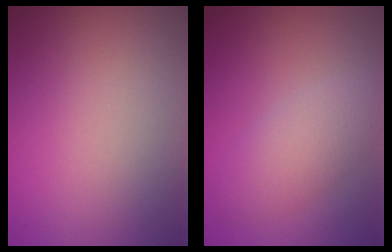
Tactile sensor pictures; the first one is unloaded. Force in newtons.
{"total": 3.6, "press": 3.6, "slide": 0.1}